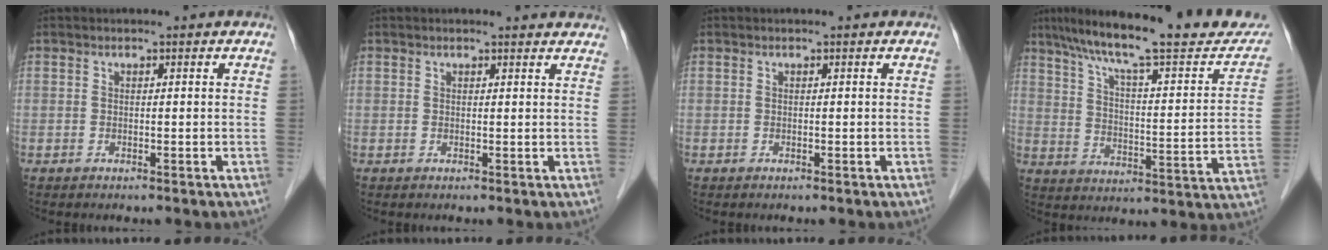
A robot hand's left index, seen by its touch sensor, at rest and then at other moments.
{"total": 4.4, "force": [4.3, 0.5, 1.1], "torque": [-0.014, 0.006, 0.034]}
{"total": 0.0}
{"total": 23.4, "force": [19.7, 3.4, 12.3], "torque": [-0.188, -0.001, 0.270]}